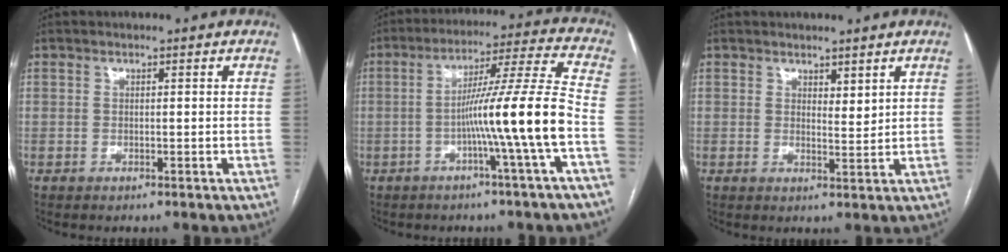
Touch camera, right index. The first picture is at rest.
{"total": 12.9, "force": [-3.8, -2.6, 12.0], "torque": [-0.196, 0.009, -0.066]}
{"total": 2.2, "force": [1.6, 0.9, 1.2], "torque": [-0.017, -0.009, 0.031]}